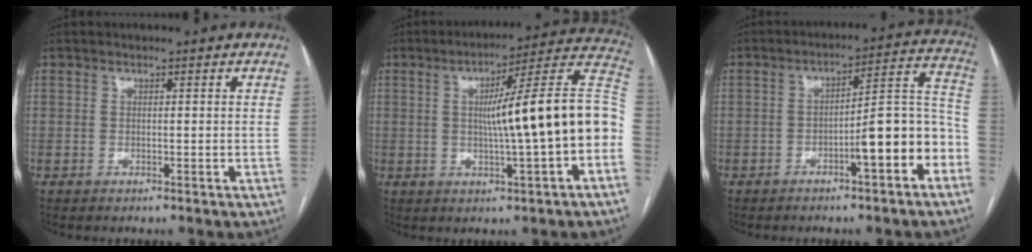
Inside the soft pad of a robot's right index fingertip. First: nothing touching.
{"total": 17.3, "force": [-1.2, 0.1, 17.2], "torque": [-0.229, 0.032, -0.021]}
{"total": 10.6, "force": [-4.7, 1.7, 9.4], "torque": [-0.117, 0.040, -0.065]}